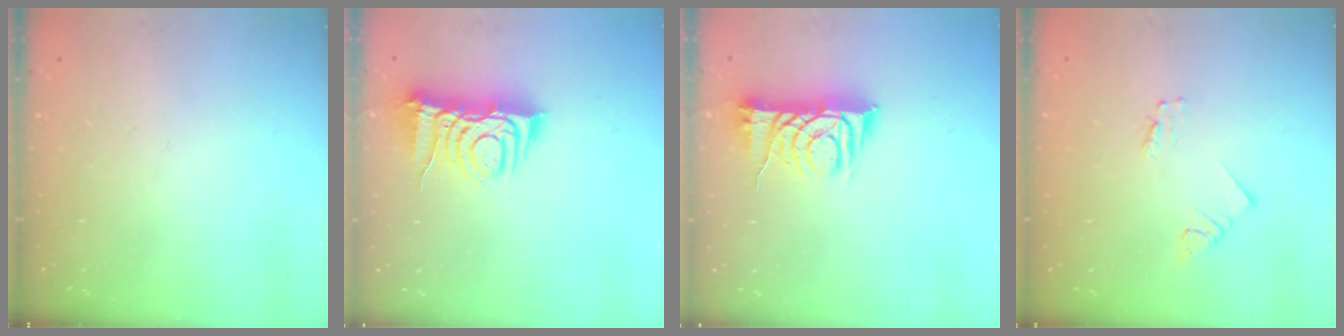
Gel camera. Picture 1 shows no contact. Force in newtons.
{"total": 8.9, "press": 8.9, "slide": 1.1}
{"total": 9.4, "press": 9.4, "slide": 0.5}
{"total": 1.2, "press": 1.2, "slide": 0.1}